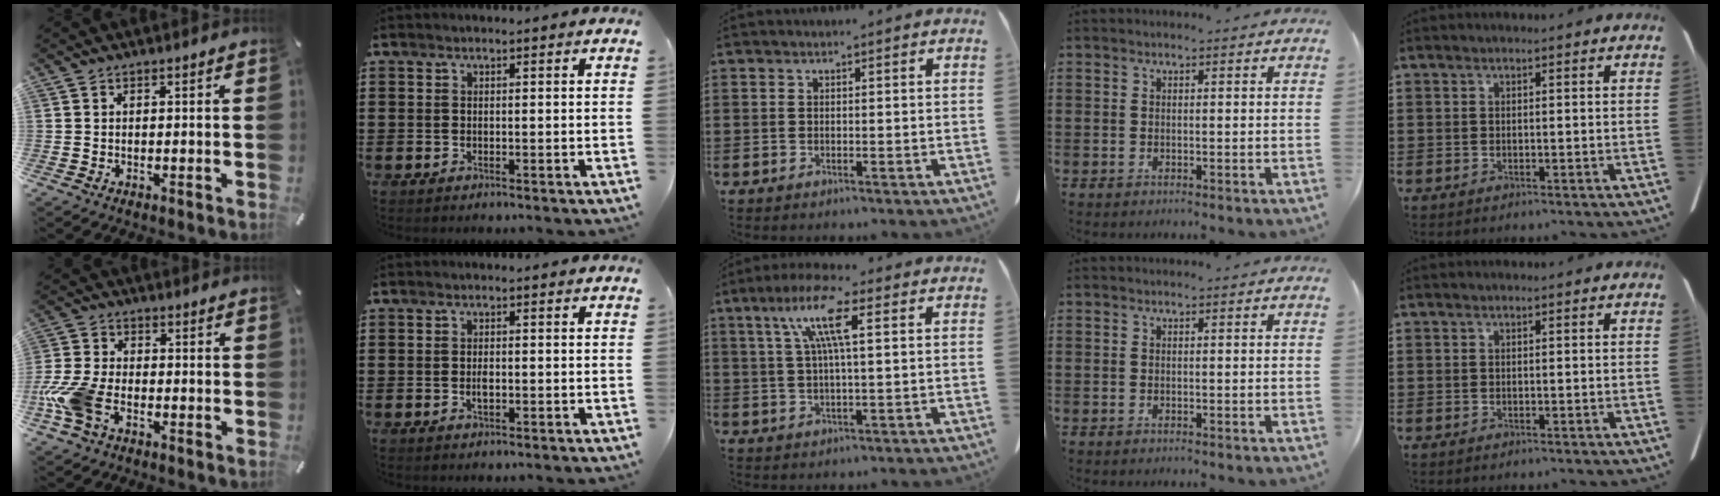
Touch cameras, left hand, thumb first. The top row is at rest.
{"thumb": {"total": 9.9, "force": [-3.6, 6.3, 6.7], "torque": [-0.152, 0.007, -0.065]}, "index": {"total": 1.7, "force": [-0.3, 0.7, 1.6], "torque": [-0.031, -0.001, -0.005]}, "middle": {"total": 9.4, "force": [3.6, 1.7, 8.5], "torque": [-0.179, 0.010, 0.057]}}